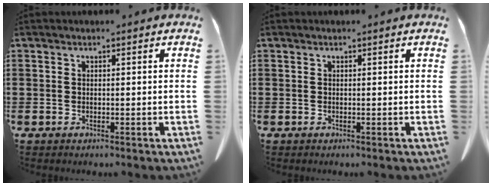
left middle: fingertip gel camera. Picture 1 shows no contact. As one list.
[{"total": 0.0}]